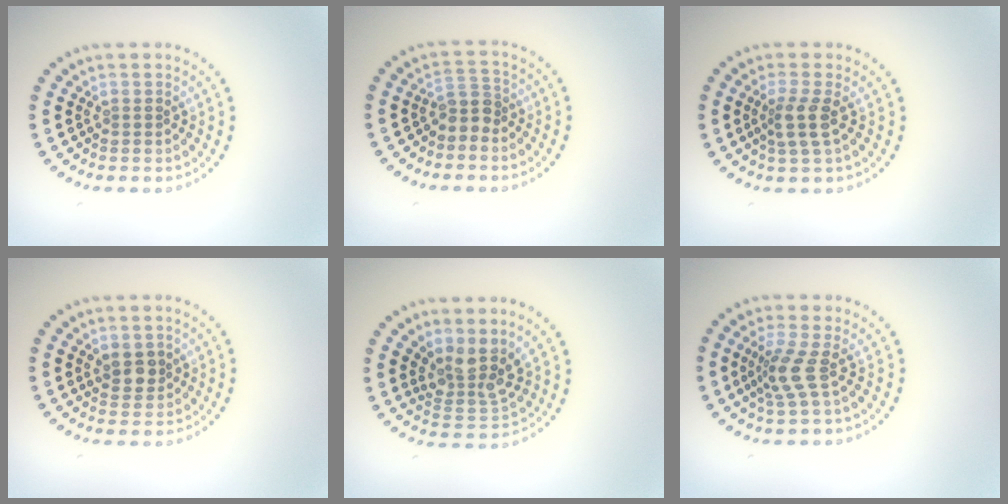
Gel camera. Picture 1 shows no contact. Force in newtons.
{"total": 2.2, "press": 1.7, "slide": 1.3}
{"total": 2.4, "press": 1.9, "slide": 1.5}
{"total": 1.9, "press": 1.8, "slide": 0.7}
{"total": 3.5, "press": 2.8, "slide": 2.2}
{"total": 2.7, "press": 1.9, "slide": 1.9}